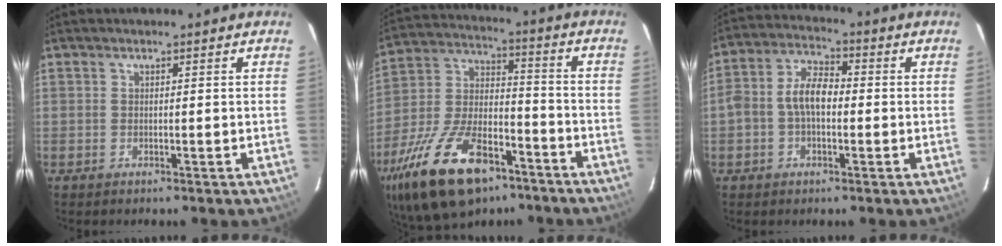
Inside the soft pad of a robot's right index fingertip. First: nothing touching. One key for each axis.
{"total": 23.8, "fx": -14.4, "fy": 11.2, "fz": 15.3, "tx": -0.310, "ty": -0.010, "tz": -0.241}
{"total": 7.3, "fx": -0.9, "fy": 4.4, "fz": 5.8, "tx": -0.117, "ty": 0.022, "tz": -0.019}